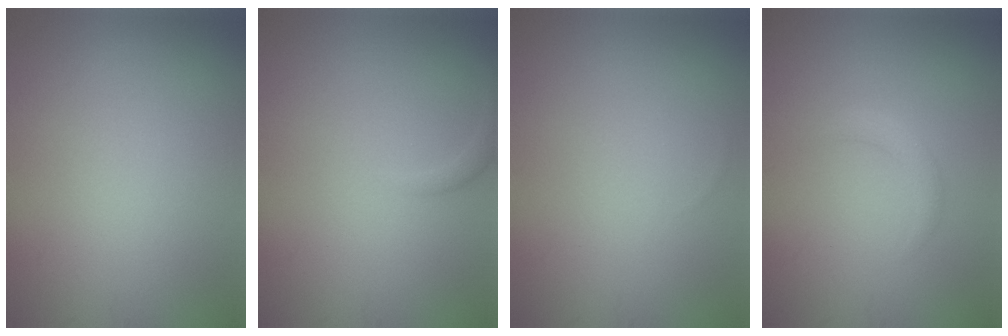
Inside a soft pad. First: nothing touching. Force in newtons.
{"total": 0.8, "press": 0.8, "slide": 0.1}
{"total": 0.0}
{"total": 1.4, "press": 1.4, "slide": 0.1}